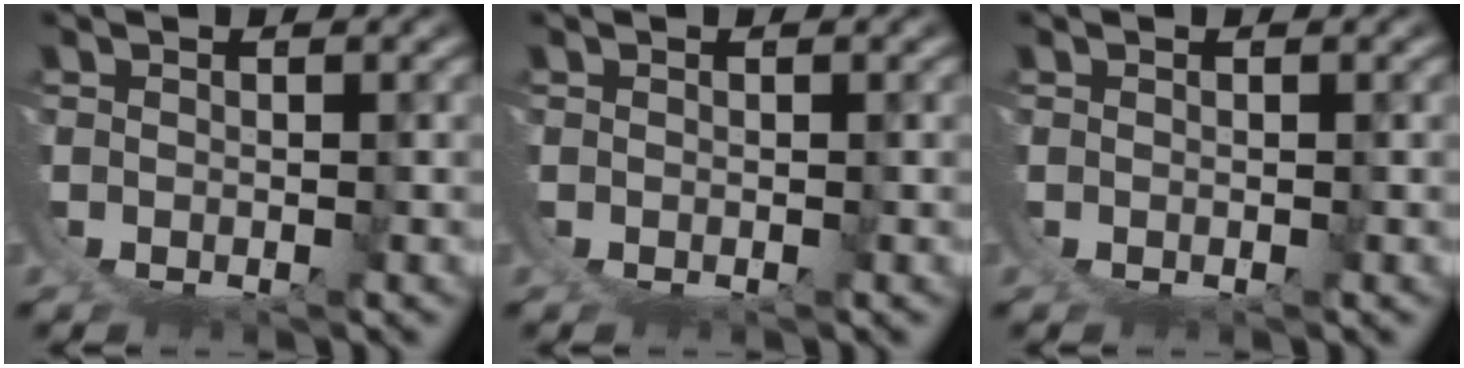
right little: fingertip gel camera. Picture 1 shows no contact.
{"total": 0.0}
{"total": 0.0}